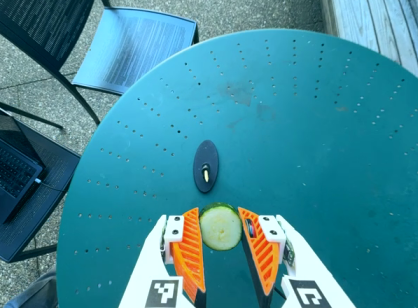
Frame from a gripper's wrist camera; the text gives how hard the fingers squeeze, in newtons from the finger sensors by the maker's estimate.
{"total": 10.0, "left": 9.6, "right": 10.4}